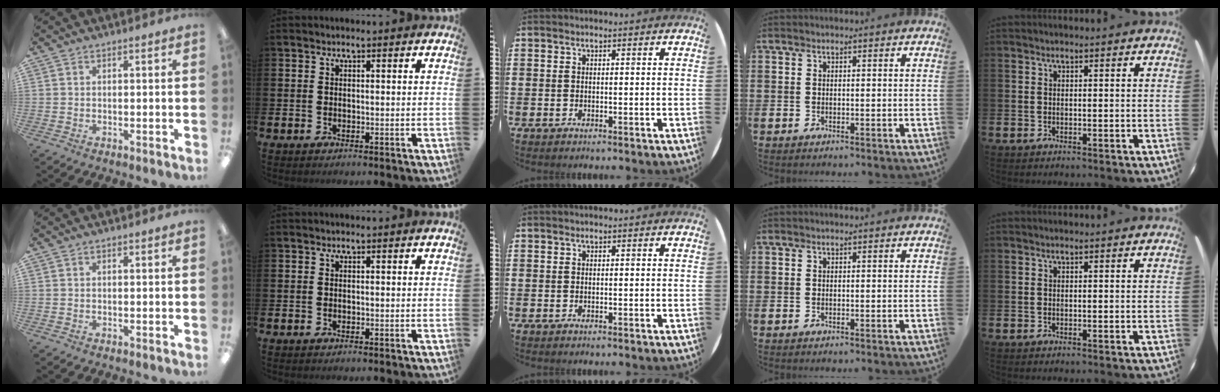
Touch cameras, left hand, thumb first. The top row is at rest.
{}